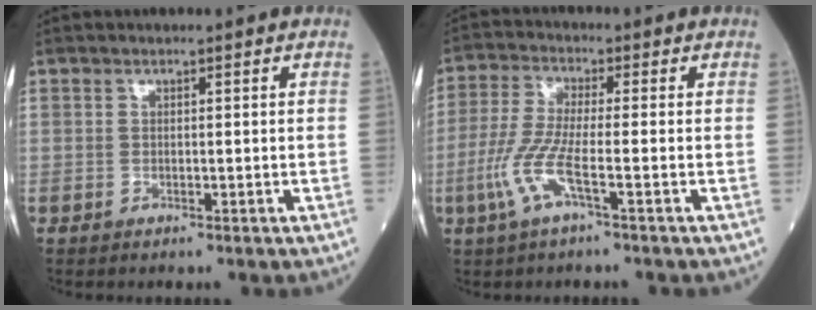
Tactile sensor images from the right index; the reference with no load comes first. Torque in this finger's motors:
{"motor_torque": [0.56, -0.19, 0.60, 0.09]}